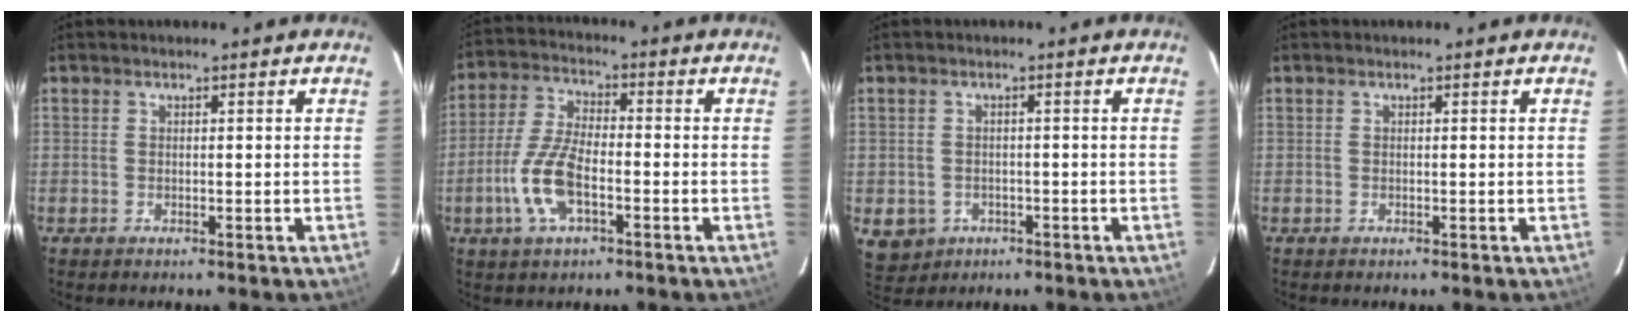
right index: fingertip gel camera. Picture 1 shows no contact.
{"total": 10.4, "force": [-3.7, 4.1, 8.8], "torque": [-0.192, 0.001, -0.073]}
{"total": 5.6, "force": [-1.9, 5.0, 1.8], "torque": [-0.044, 0.002, -0.014]}
{"total": 0.0}